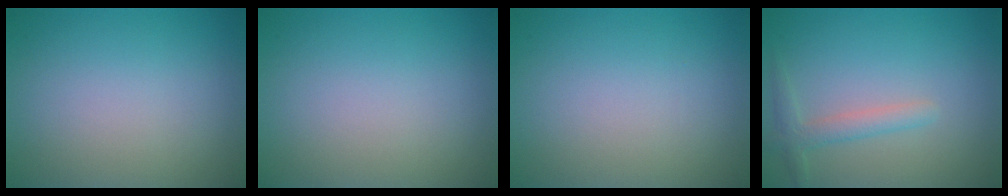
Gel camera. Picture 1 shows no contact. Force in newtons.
{"total": 0.0}
{"total": 0.0}
{"total": 2.0, "press": 2.0, "slide": 0.1}